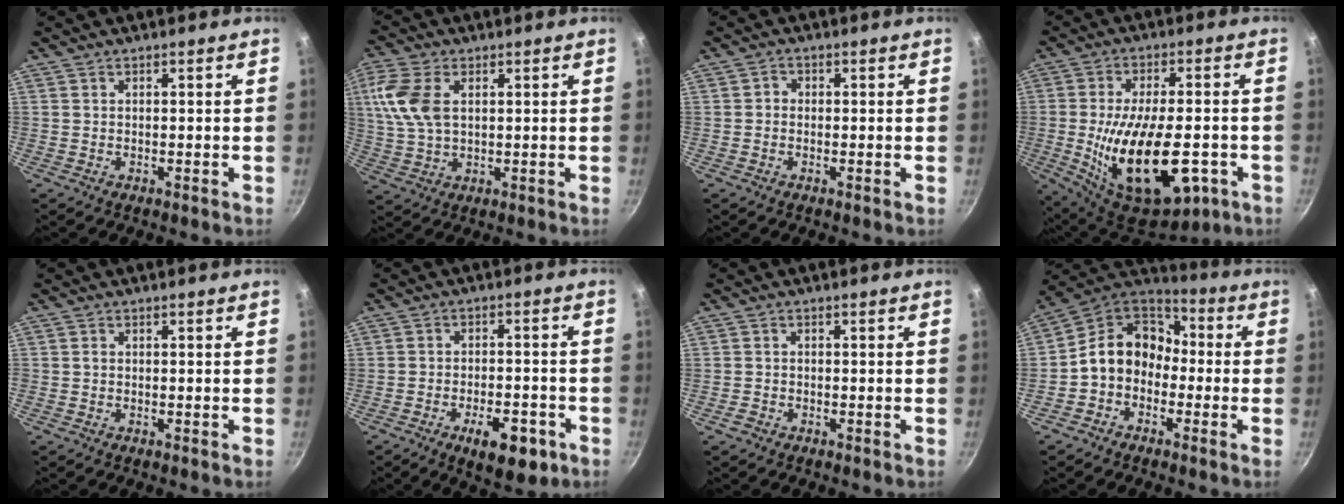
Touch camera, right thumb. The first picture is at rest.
{"total": 9.9, "force": [2.4, 5.9, 7.5], "torque": [-0.161, 0.004, 0.046]}
{"total": 1.3, "force": [-0.4, 1.1, 0.5], "torque": [-0.006, 0.007, -0.010]}
{"total": 22.3, "force": [-5.7, 10.5, 18.9], "torque": [-0.299, 0.007, -0.075]}
{"total": 0.5, "force": [-0.2, 0.2, 0.4], "torque": [-0.012, 0.004, -0.005]}
{"total": 10.1, "force": [-4.9, 4.7, 7.5], "torque": [-0.086, 0.024, -0.062]}
{"total": 1.6, "force": [-1.1, 1.0, 0.5], "torque": [-0.015, 0.009, -0.022]}
{"total": 12.4, "force": [-1.8, 10.1, 7.1], "torque": [-0.088, 0.052, -0.057]}